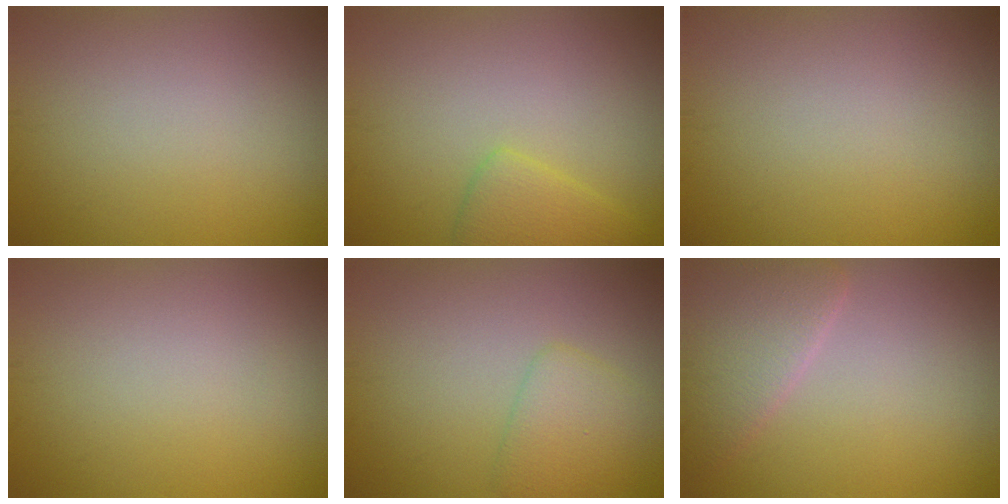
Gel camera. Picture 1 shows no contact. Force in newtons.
{"total": 2.5, "press": 2.5, "slide": 0.0}
{"total": 0.0}
{"total": 0.0}
{"total": 2.6, "press": 2.6, "slide": 0.0}
{"total": 4.0, "press": 4.0, "slide": 0.1}